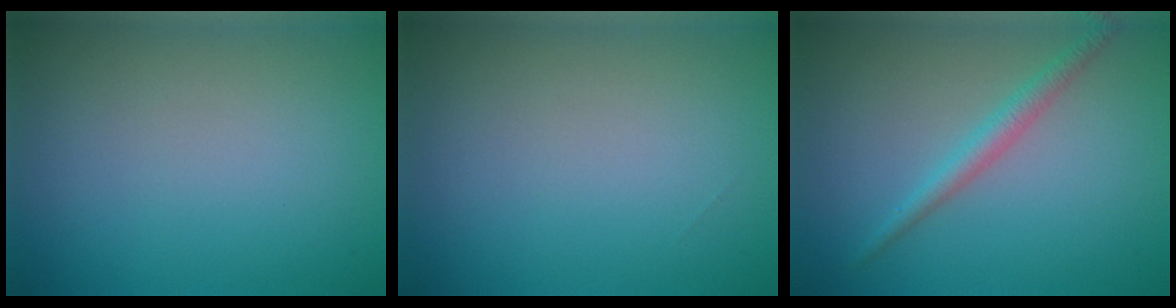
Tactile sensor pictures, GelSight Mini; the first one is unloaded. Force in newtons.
{"total": 0.0}
{"total": 2.1, "press": 2.1, "slide": 0.0}